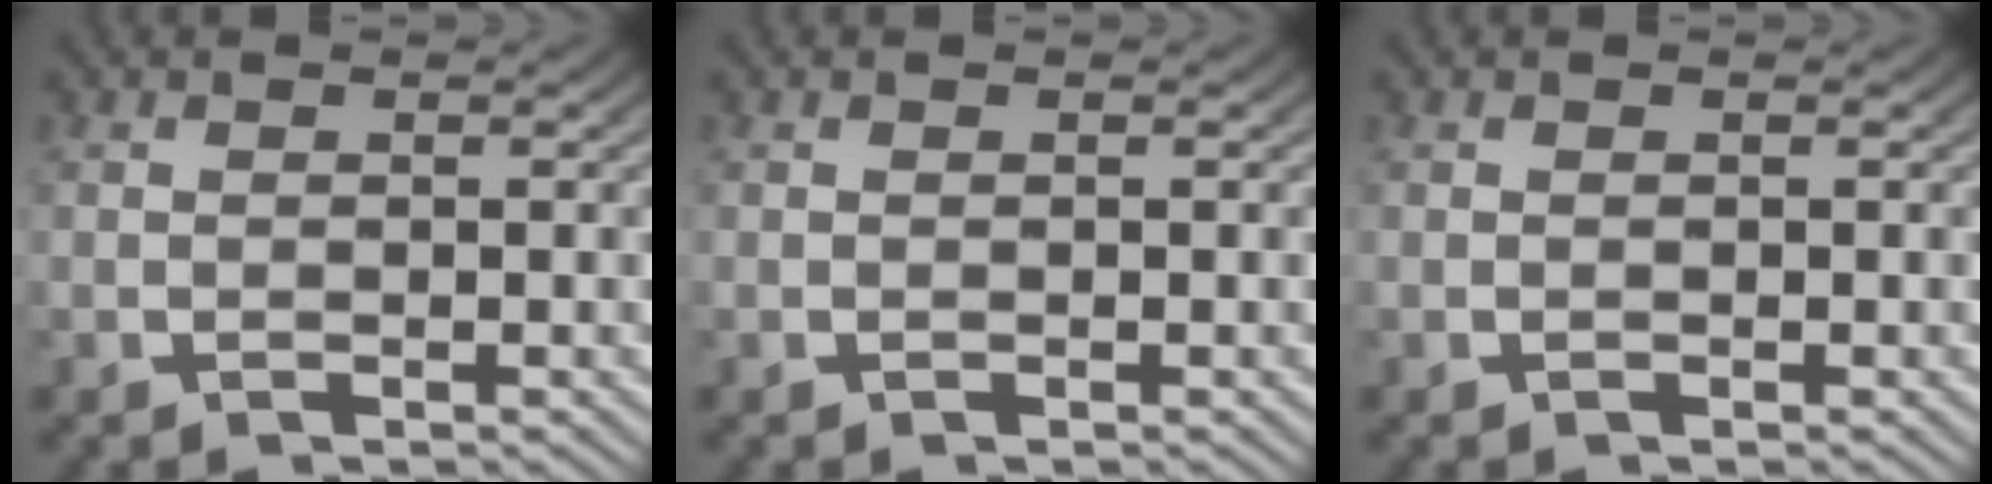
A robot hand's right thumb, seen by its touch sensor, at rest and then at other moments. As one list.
[{"total": 0.0}, {"total": 0.0}]